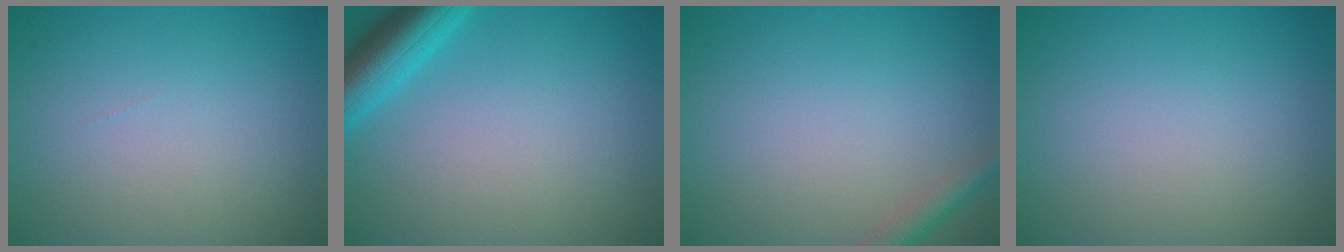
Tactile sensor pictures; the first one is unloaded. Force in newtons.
{"total": 4.7, "press": 4.7, "slide": 0.3}
{"total": 1.6, "press": 1.6, "slide": 0.1}
{"total": 0.0}